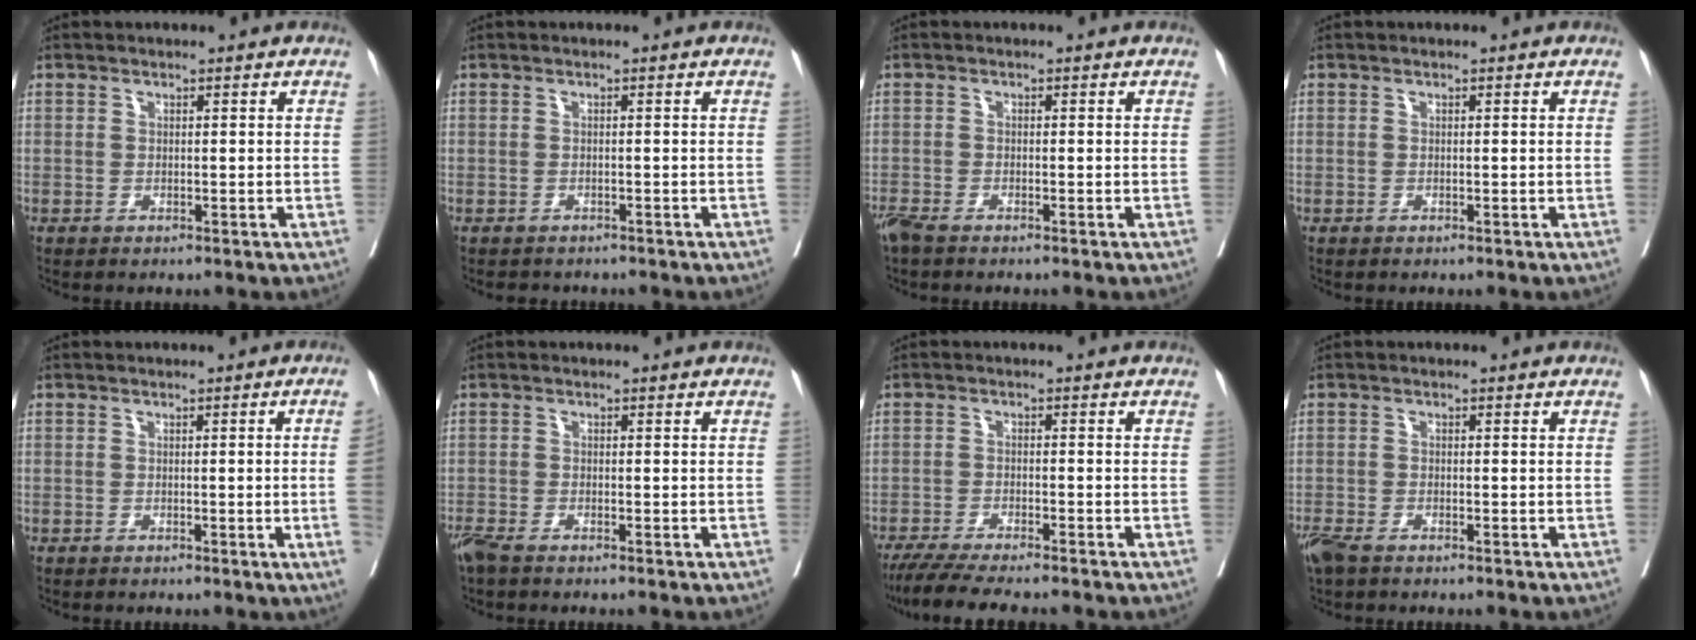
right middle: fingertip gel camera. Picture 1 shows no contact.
{"total": 2.9, "force": [-2.6, 1.2, 0.4], "torque": [-0.007, -0.003, -0.036]}
{"total": 2.4, "force": [-2.0, 0.5, 1.1], "torque": [-0.026, -0.008, -0.041]}
{"total": 0.0}
{"total": 2.9, "force": [-0.4, -0.9, 2.7], "torque": [-0.030, -0.004, -0.004]}
{"total": 2.6, "force": [-2.2, 0.5, 1.3], "torque": [-0.030, -0.009, -0.045]}
{"total": 9.8, "force": [-8.5, 0.8, 5.0], "torque": [-0.072, -0.021, -0.134]}
{"total": 4.1, "force": [-3.2, 1.4, 2.2], "torque": [-0.048, -0.011, -0.061]}